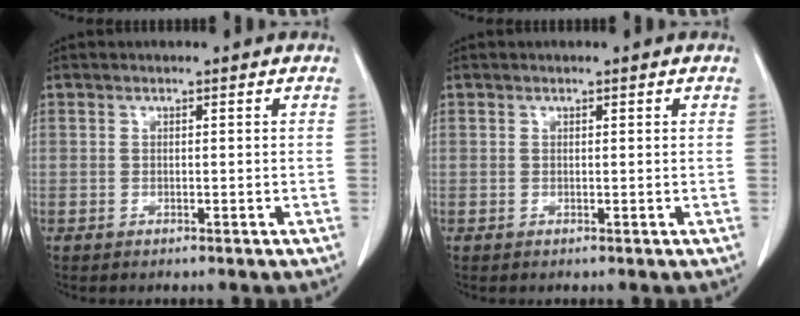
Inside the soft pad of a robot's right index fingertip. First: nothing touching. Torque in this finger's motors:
{"motor_torque": [-0.02, 0.01, 0.00, 0.01]}